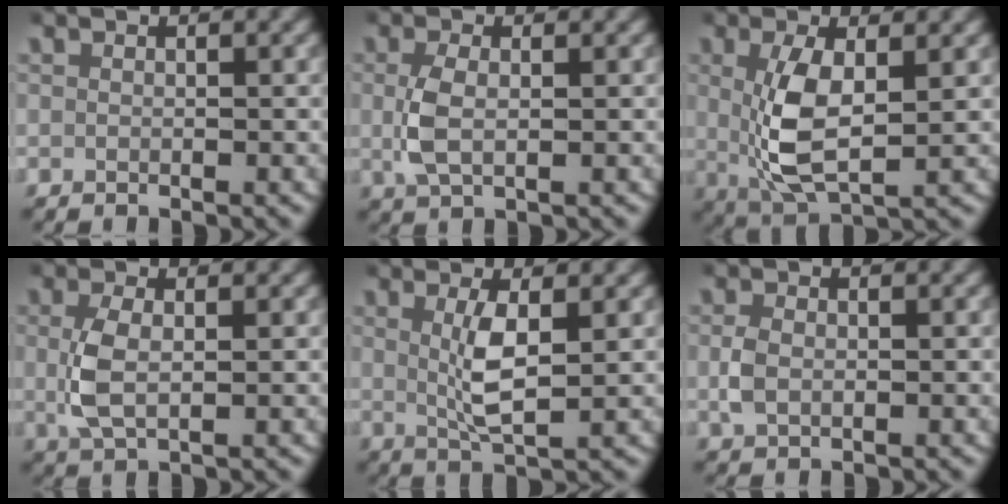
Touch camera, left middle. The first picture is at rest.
{"total": 2.8, "force": [0.1, 1.3, 2.4], "torque": [-0.065, -0.004, 0.007]}
{"total": 5.6, "force": [0.5, 2.5, 5.0], "torque": [-0.111, -0.010, 0.017]}
{"total": 3.3, "force": [0.2, 1.6, 2.9], "torque": [-0.075, -0.005, 0.008]}
{"total": 3.4, "force": [0.6, 0.6, 3.3], "torque": [-0.068, -0.009, 0.018]}
{"total": 1.9, "force": [0.0, 1.3, 1.3], "torque": [-0.038, -0.002, 0.002]}